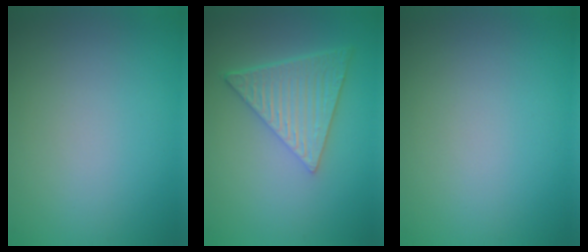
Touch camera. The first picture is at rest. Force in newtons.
{"total": 6.7, "press": 4.8, "slide": 4.7}
{"total": 0.0}